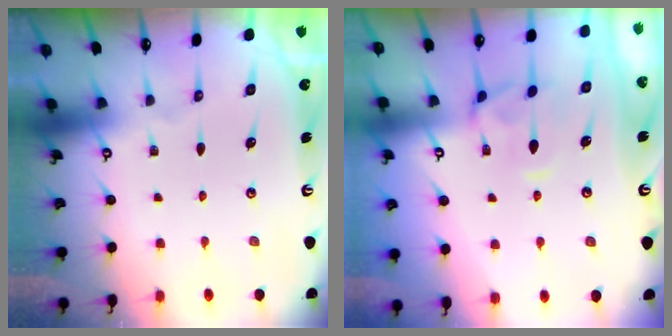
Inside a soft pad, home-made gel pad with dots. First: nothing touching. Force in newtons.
{"total": 2.6, "press": 2.4, "slide": 1.0}